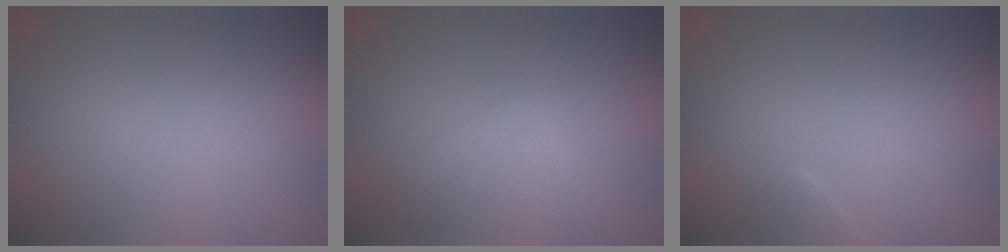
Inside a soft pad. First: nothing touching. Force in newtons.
{"total": 2.5, "press": 2.5, "slide": 0.2}
{"total": 1.2, "press": 1.2, "slide": 0.1}